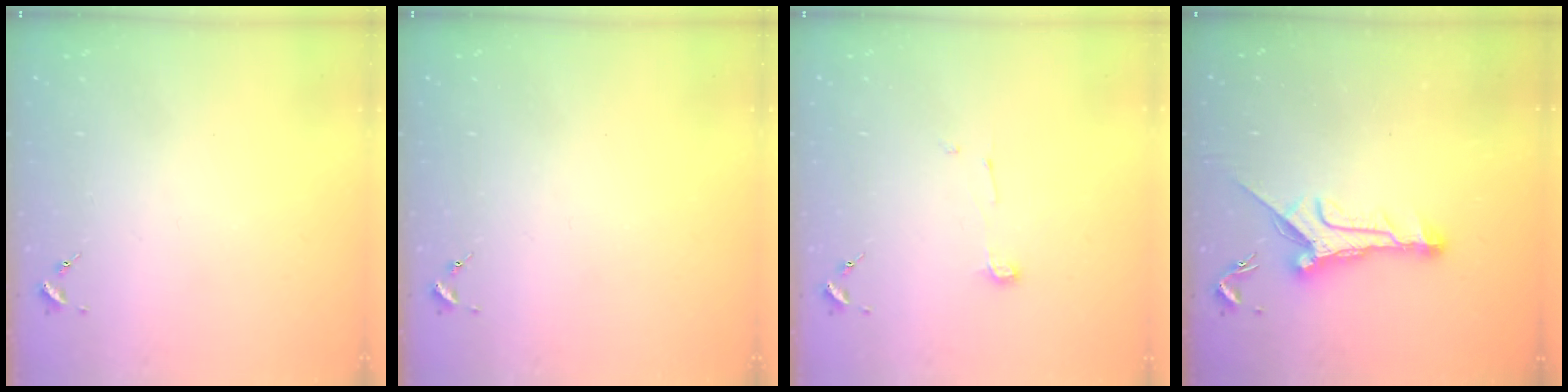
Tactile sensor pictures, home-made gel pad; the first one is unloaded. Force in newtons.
{"total": 0.0}
{"total": 4.9, "press": 4.9, "slide": 0.2}
{"total": 10.7, "press": 10.6, "slide": 0.8}